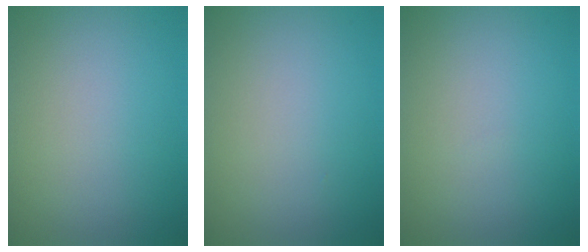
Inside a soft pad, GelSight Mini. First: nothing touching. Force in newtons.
{"total": 0.0}
{"total": 0.0}